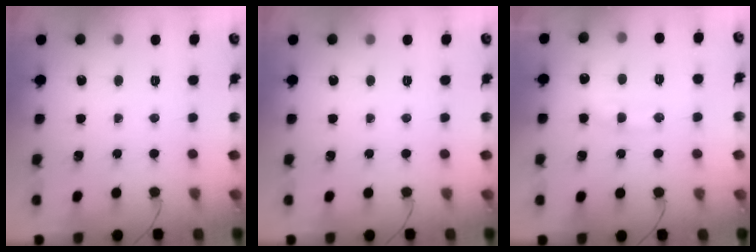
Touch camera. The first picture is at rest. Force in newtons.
{"total": 0.0}
{"total": 12.6, "press": 12.6, "slide": 0.8}